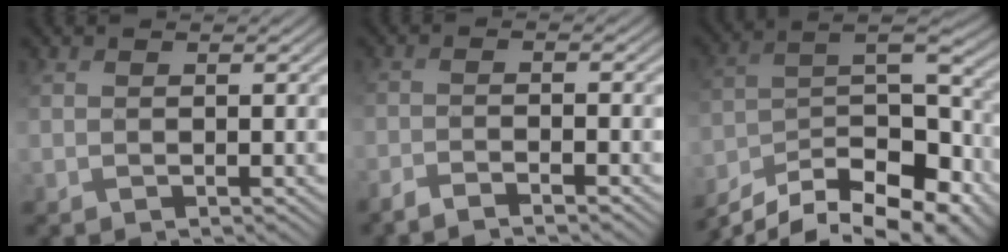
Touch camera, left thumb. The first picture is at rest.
{"total": 3.4, "force": [-2.9, 0.4, 1.9], "torque": [-0.036, -0.002, -0.062]}
{"total": 15.2, "force": [-11.7, 4.6, 8.5], "torque": [-0.195, -0.019, -0.180]}